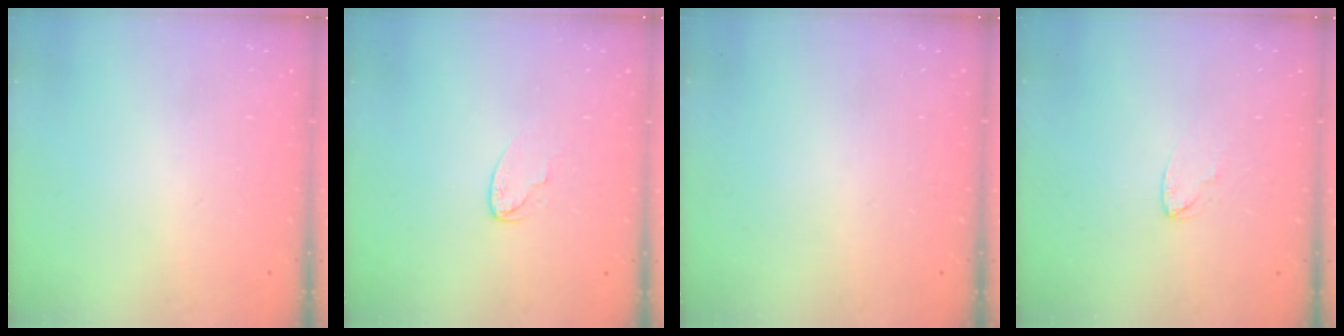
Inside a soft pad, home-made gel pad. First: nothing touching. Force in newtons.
{"total": 3.7, "press": 3.7, "slide": 0.3}
{"total": 0.0}
{"total": 2.4, "press": 2.4, "slide": 0.2}